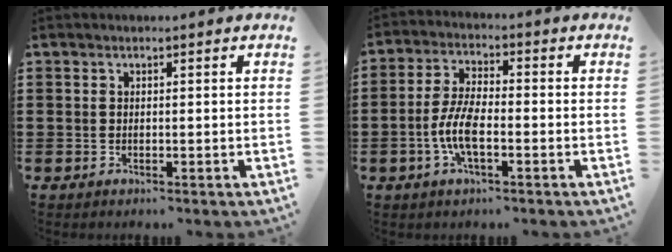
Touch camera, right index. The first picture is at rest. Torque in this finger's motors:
{"motor_torque": [0.80, 0.77, 0.14, 0.15]}